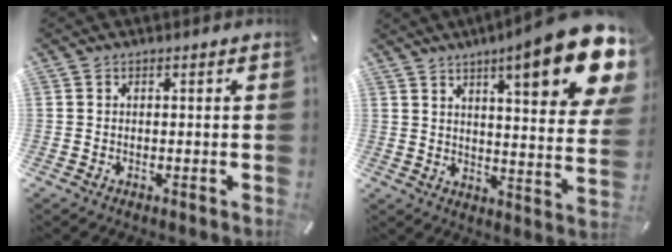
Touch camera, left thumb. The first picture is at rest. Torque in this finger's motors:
{"motor_torque": [2.84, 2.17, 1.73, -1.04, 0.44]}